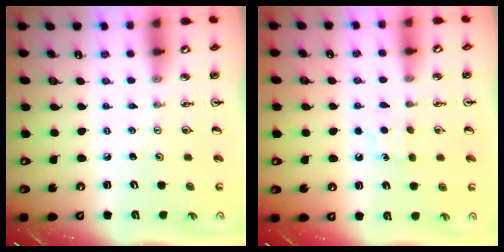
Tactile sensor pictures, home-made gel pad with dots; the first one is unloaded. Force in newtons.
{"total": 5.3, "press": 5.3, "slide": 0.6}